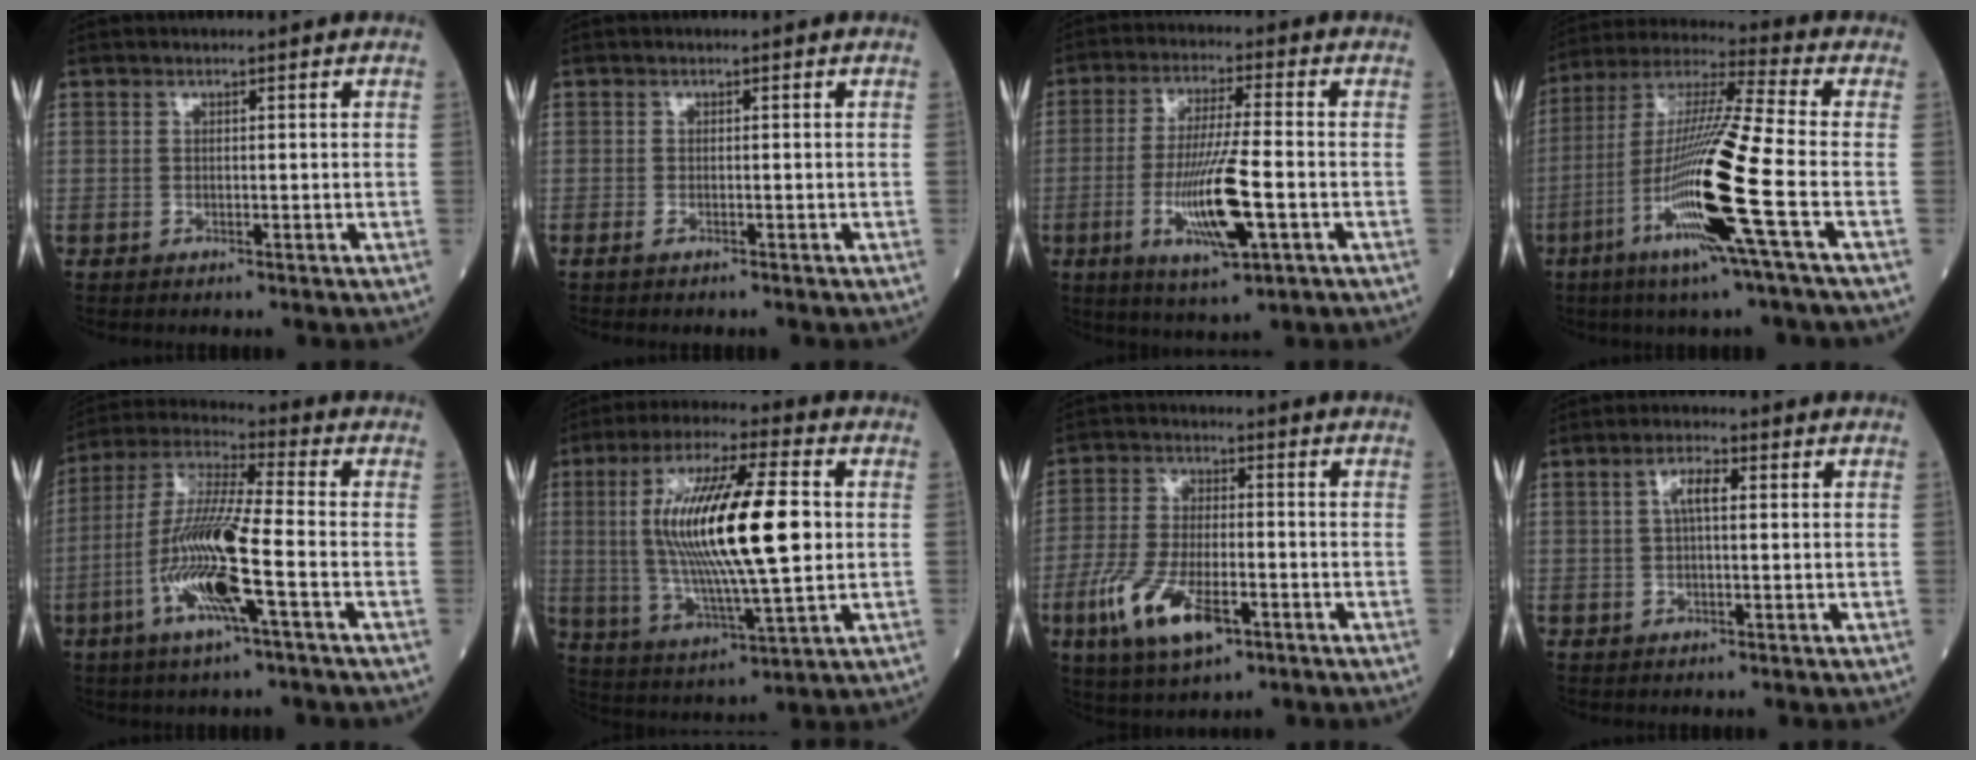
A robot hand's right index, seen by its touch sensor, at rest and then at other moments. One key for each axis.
{"total": 0.9, "fx": -0.8, "fy": 0.0, "fz": 0.4, "tx": -0.012, "ty": -0.002, "tz": -0.010}
{"total": 11.6, "fx": -3.3, "fy": 1.0, "fz": 11.1, "tx": -0.213, "ty": -0.015, "tz": -0.059}
{"total": 17.9, "fx": -6.0, "fy": -1.1, "fz": 16.8, "tx": -0.344, "ty": -0.023, "tz": -0.125}
{"total": 14.3, "fx": -4.3, "fy": 0.7, "fz": 13.6, "tx": -0.282, "ty": -0.005, "tz": -0.087}
{"total": 19.5, "fx": 1.9, "fy": 2.8, "fz": 19.2, "tx": -0.365, "ty": 0.006, "tz": 0.032}
{"total": 11.7, "fx": -5.2, "fy": 4.1, "fz": 9.7, "tx": -0.203, "ty": -0.013, "tz": -0.090}
{"total": 3.4, "fx": 0.7, "fy": 0.9, "fz": 3.2, "tx": -0.062, "ty": 0.012, "tz": 0.011}